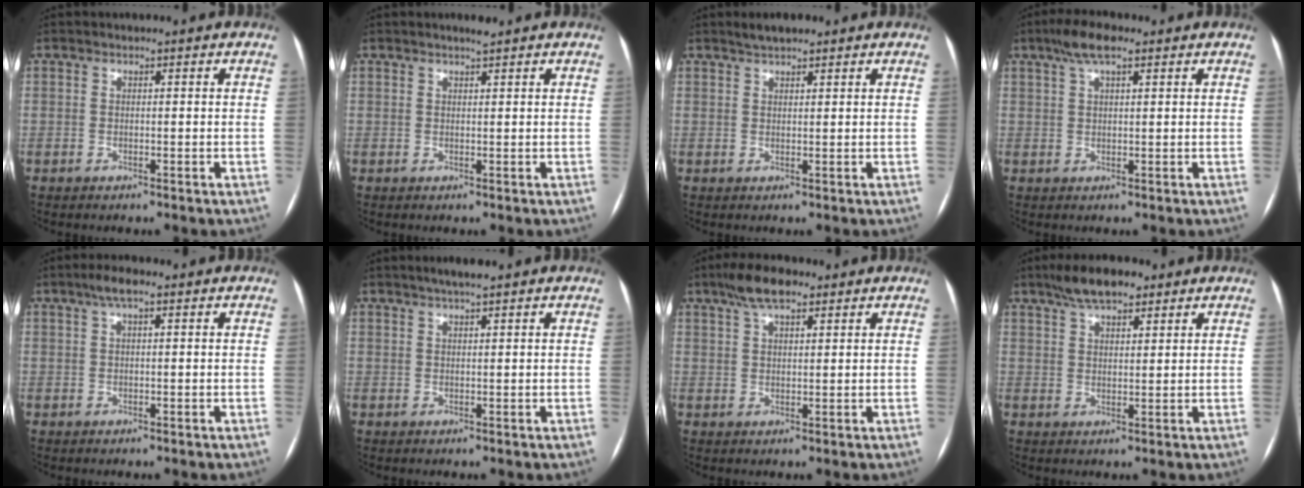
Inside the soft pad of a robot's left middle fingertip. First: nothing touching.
{"total": 1.2, "force": [1.0, 0.0, 0.7], "torque": [-0.016, 0.001, 0.020]}
{"total": 2.7, "force": [2.2, 0.7, 1.4], "torque": [-0.030, 0.012, 0.039]}
{"total": 5.1, "force": [3.2, 1.2, 3.8], "torque": [-0.080, 0.019, 0.057]}
{"total": 3.2, "force": [1.7, 0.7, 2.6], "torque": [-0.054, 0.020, 0.030]}
{"total": 2.7, "force": [2.1, 0.0, 1.7], "torque": [-0.035, 0.009, 0.037]}
{"total": 6.3, "force": [4.2, 2.0, 4.2], "torque": [-0.085, 0.019, 0.075]}
{"total": 7.2, "force": [5.1, 2.4, 4.4], "torque": [-0.083, 0.017, 0.089]}